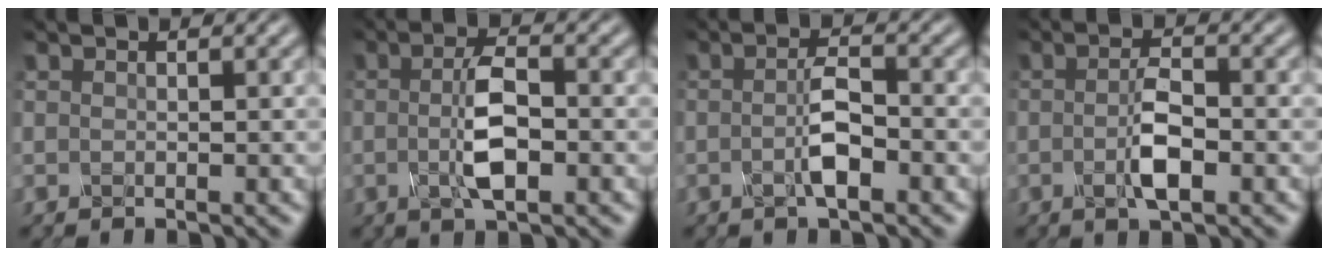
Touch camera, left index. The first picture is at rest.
{"total": 3.6, "force": [-0.4, 1.0, 3.5], "torque": [-0.072, 0.005, -0.012]}
{"total": 2.4, "force": [-0.8, 0.4, 2.3], "torque": [-0.045, 0.010, -0.021]}
{"total": 2.8, "force": [-0.8, 0.7, 2.6], "torque": [-0.055, 0.004, -0.018]}